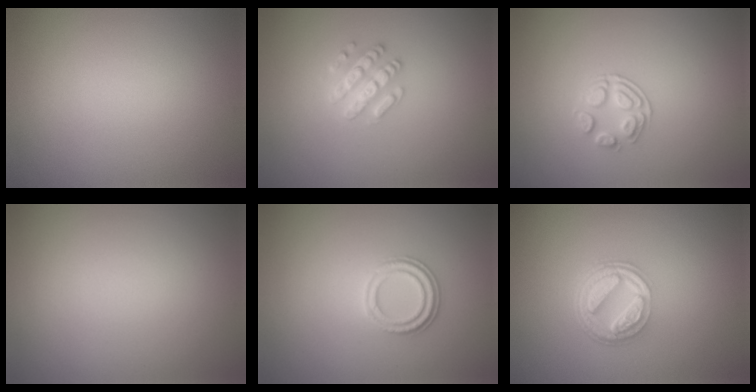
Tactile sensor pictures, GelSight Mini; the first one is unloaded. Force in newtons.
{"total": 2.6, "press": 2.6, "slide": 0.3}
{"total": 2.1, "press": 1.4, "slide": 1.5}
{"total": 0.0}
{"total": 2.3, "press": 2.1, "slide": 1.0}
{"total": 5.1, "press": 3.8, "slide": 3.4}